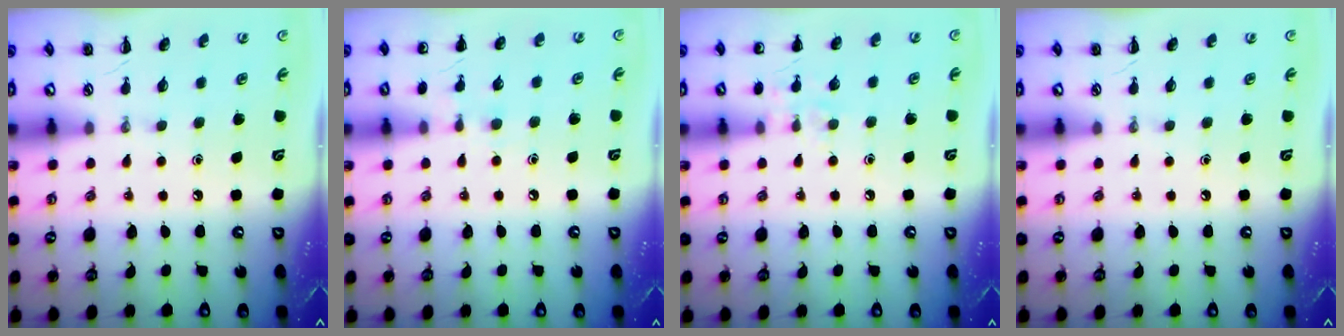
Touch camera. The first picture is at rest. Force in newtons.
{"total": 5.5, "press": 5.2, "slide": 1.8}
{"total": 6.6, "press": 6.4, "slide": 1.3}
{"total": 0.0}